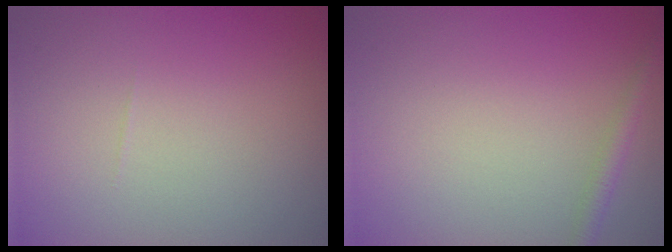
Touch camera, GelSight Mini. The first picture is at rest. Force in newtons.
{"total": 1.4, "press": 1.4, "slide": 0.1}